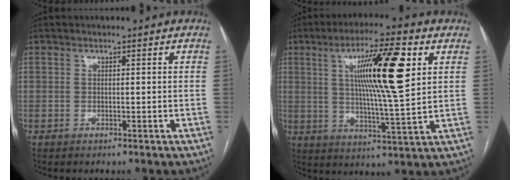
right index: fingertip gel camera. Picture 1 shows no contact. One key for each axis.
{"total": 14.2, "fx": 4.4, "fy": 0.6, "fz": 13.5, "tx": -0.230, "ty": 0.003, "tz": 0.074}